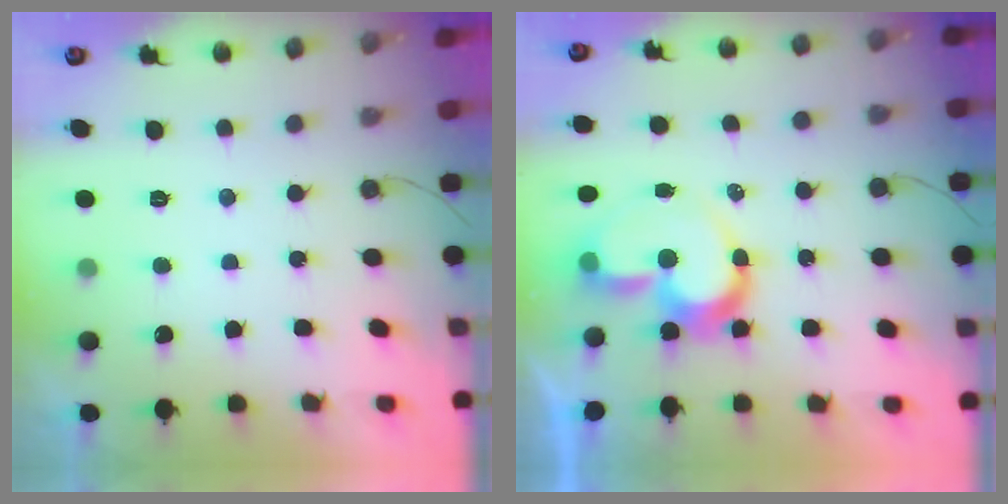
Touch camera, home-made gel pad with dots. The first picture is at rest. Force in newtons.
{"total": 11.8, "press": 11.8, "slide": 1.3}